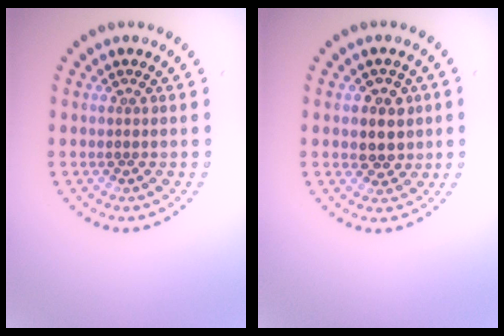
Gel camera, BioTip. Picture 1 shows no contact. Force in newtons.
{"total": 2.9, "press": 2.7, "slide": 1.0}